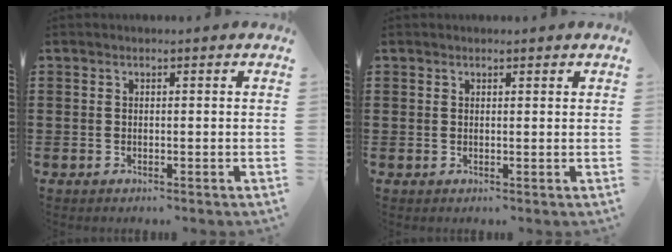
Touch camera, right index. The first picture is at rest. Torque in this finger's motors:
{"motor_torque": [0.08, 1.19, -1.05, -0.21]}